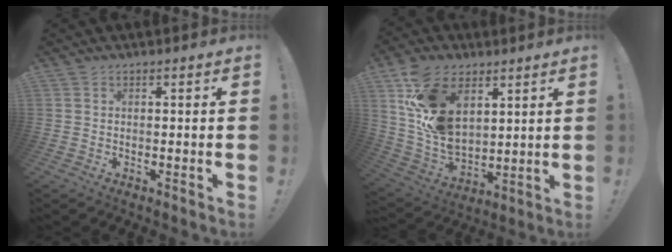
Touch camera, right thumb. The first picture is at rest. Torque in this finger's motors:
{"motor_torque": [1.32, 3.69, 0.90, -0.38, 0.41]}